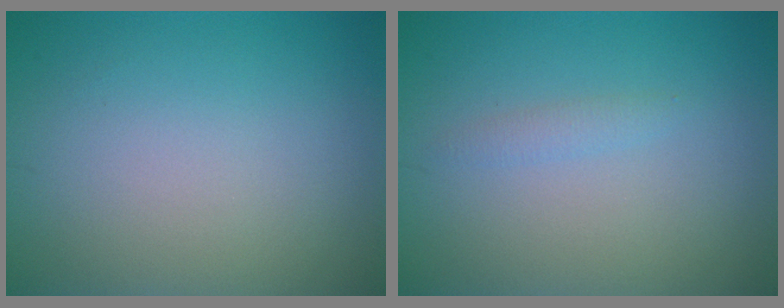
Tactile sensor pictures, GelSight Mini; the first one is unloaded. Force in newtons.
{"total": 0.9, "press": 0.9, "slide": 0.1}